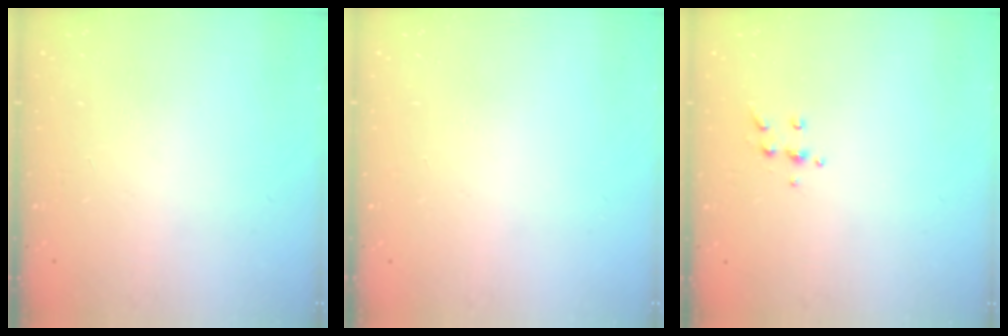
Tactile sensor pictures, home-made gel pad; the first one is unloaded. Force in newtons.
{"total": 0.0}
{"total": 5.0, "press": 4.8, "slide": 1.0}